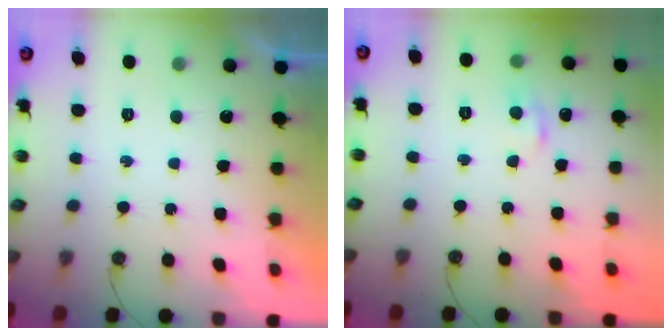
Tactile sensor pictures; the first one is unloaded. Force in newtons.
{"total": 5.4, "press": 5.4, "slide": 0.8}